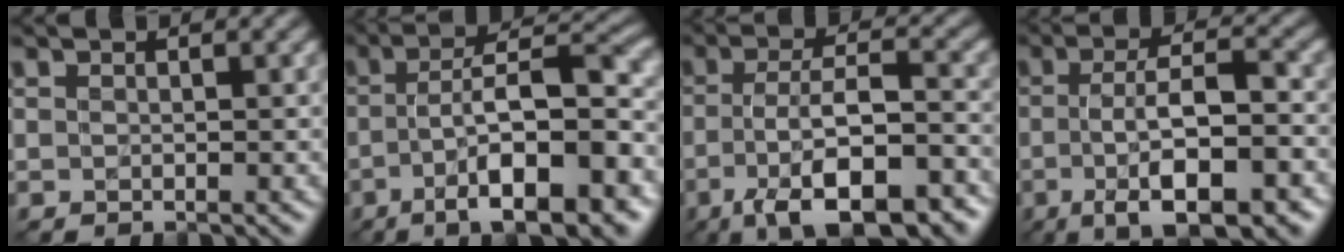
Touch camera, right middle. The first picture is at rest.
{"total": 11.5, "force": [-4.5, 3.3, 10.1], "torque": [-0.154, 0.012, -0.064]}
{"total": 11.0, "force": [-5.4, 4.0, 8.7], "torque": [-0.149, -0.003, -0.086]}
{"total": 8.9, "force": [-2.8, 2.7, 7.9], "torque": [-0.131, 0.001, -0.045]}